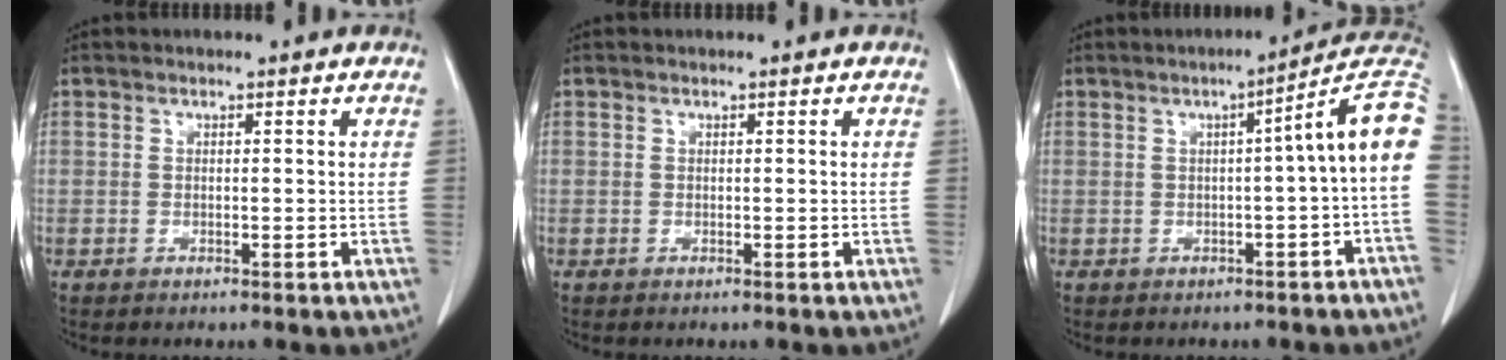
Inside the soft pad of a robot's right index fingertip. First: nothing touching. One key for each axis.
{"total": 0.0}
{"total": 8.5, "fx": -0.1, "fy": -0.5, "fz": 8.5, "tx": -0.098, "ty": 0.027, "tz": -0.012}